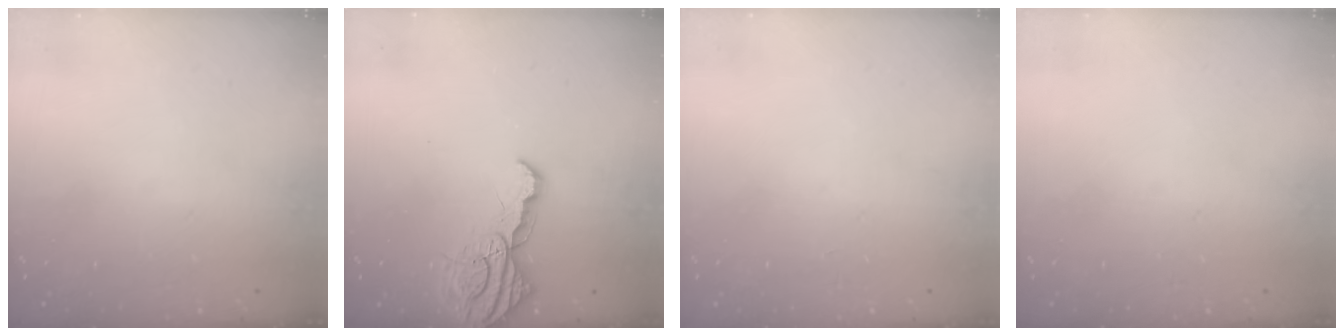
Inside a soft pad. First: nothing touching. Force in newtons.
{"total": 12.1, "press": 12.0, "slide": 0.9}
{"total": 0.0}
{"total": 0.0}